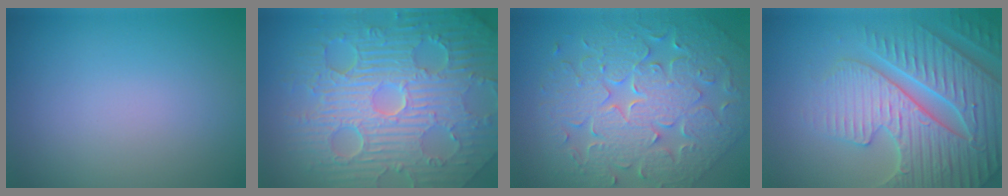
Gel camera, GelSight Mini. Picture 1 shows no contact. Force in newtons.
{"total": 11.6, "press": 7.5, "slide": 8.9}
{"total": 9.2, "press": 6.8, "slide": 6.2}
{"total": 7.6, "press": 7.4, "slide": 1.8}